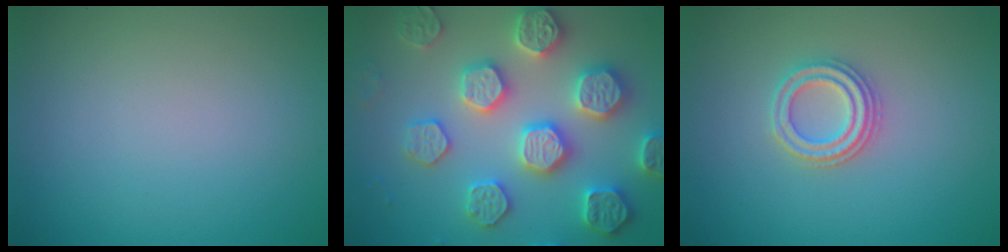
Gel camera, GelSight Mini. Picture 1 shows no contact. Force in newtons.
{"total": 7.6, "press": 7.4, "slide": 1.5}
{"total": 2.7, "press": 2.6, "slide": 1.0}